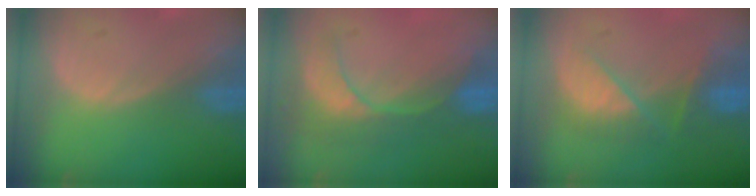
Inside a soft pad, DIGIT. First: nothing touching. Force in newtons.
{"total": 8.9, "press": 7.7, "slide": 4.5}
{"total": 7.4, "press": 7.1, "slide": 2.1}